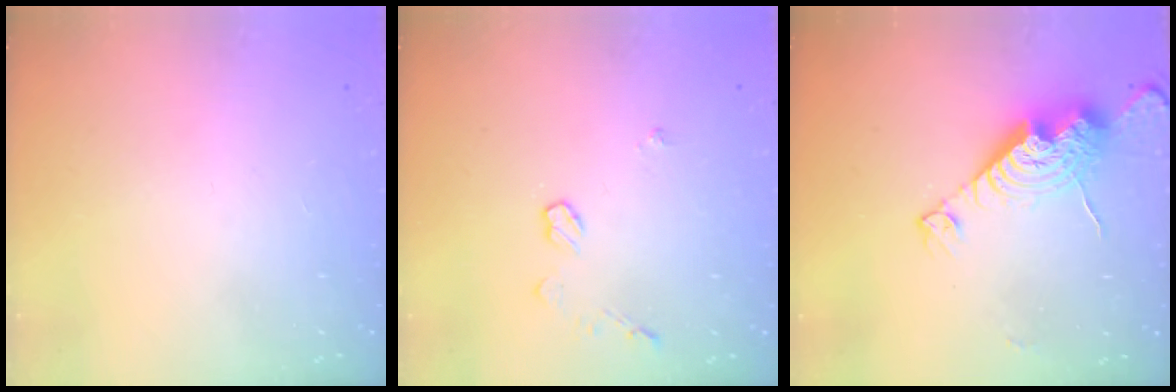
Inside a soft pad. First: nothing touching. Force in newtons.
{"total": 5.1, "press": 5.1, "slide": 0.1}
{"total": 13.6, "press": 13.6, "slide": 1.3}